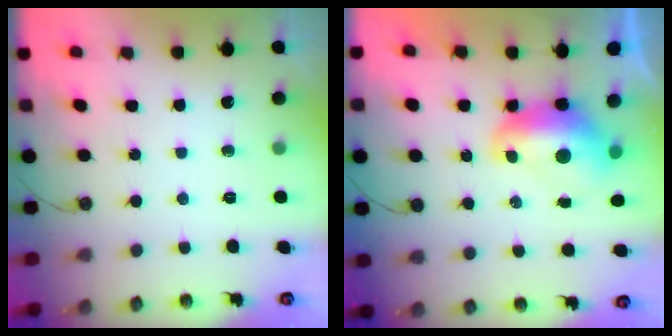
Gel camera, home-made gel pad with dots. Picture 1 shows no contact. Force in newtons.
{"total": 2.4, "press": 2.4, "slide": 0.6}